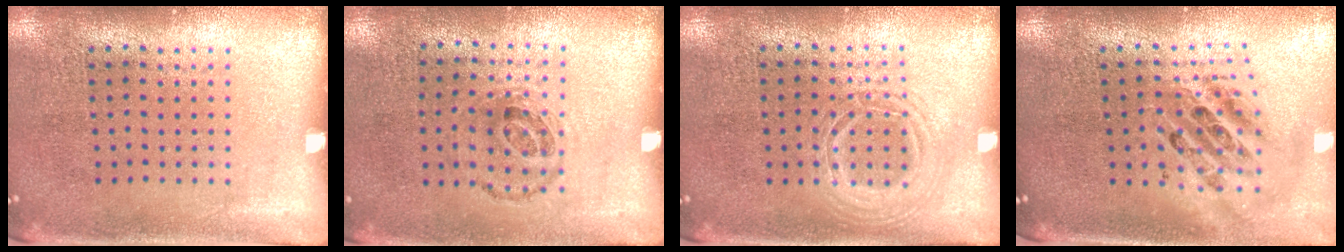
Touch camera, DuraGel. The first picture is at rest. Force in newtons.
{"total": 0.9, "press": 0.7, "slide": 0.6}
{"total": 1.2, "press": 1.2, "slide": 0.1}
{"total": 2.2, "press": 1.7, "slide": 1.4}